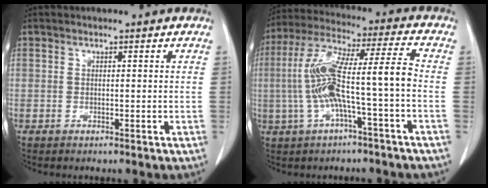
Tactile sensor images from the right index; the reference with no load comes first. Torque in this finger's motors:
{"motor_torque": [1.47, -0.67, 0.50, 0.21]}